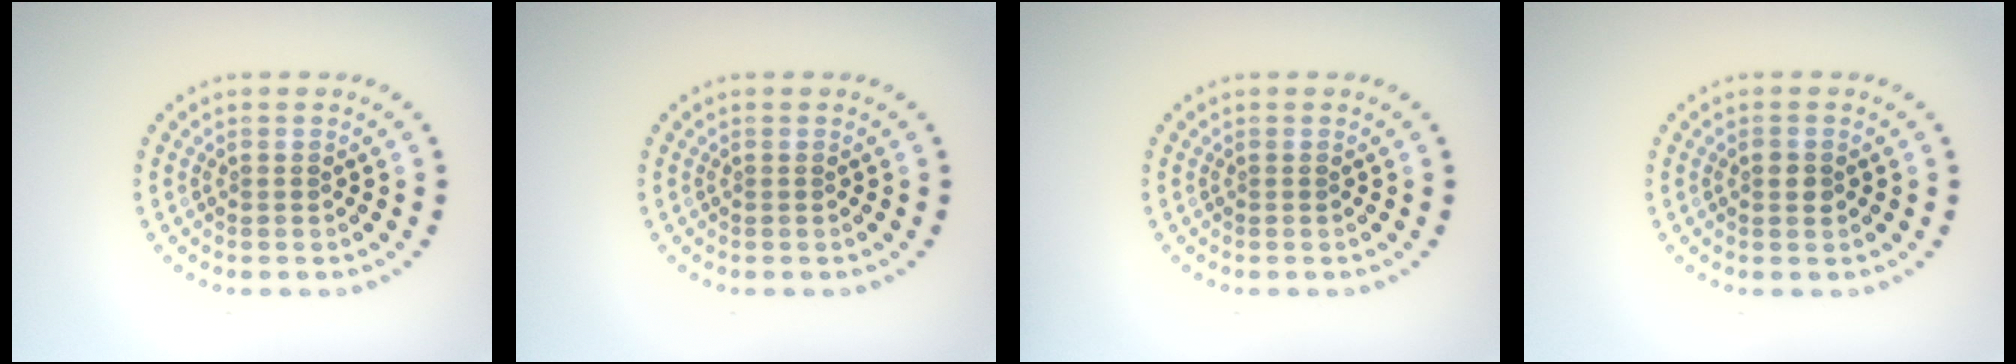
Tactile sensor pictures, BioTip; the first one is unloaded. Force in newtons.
{"total": 0.0}
{"total": 0.0}
{"total": 0.9, "press": 0.9, "slide": 0.0}